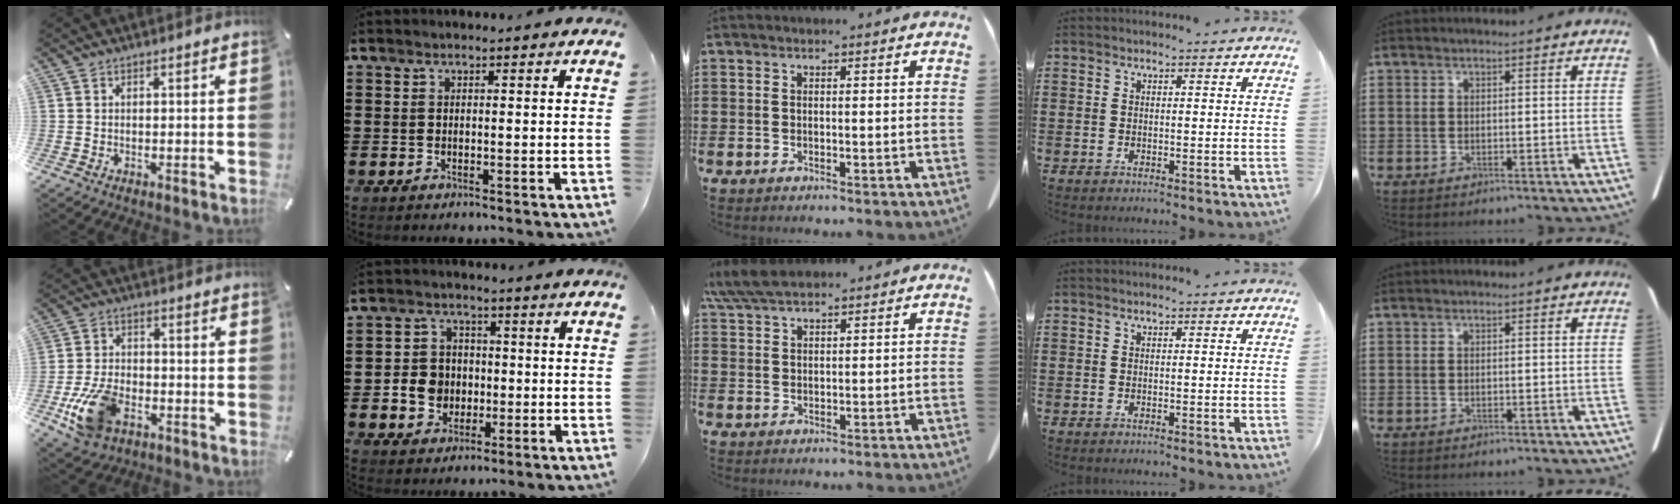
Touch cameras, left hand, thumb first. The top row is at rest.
{"thumb": {"total": 12.8, "force": [-5.2, 8.0, 8.5], "torque": [-0.181, 0.015, -0.090]}, "index": {"total": 5.3, "force": [-0.8, 4.8, 1.9], "torque": [-0.050, 0.013, -0.015]}, "middle": {"total": 5.4, "force": [4.4, 1.0, 2.8], "torque": [-0.066, -0.004, 0.084]}}